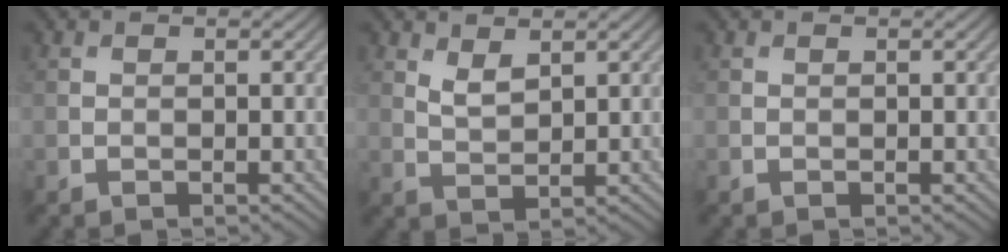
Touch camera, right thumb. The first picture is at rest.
{"total": 2.5, "force": [1.7, 1.0, 1.6], "torque": [-0.038, -0.006, 0.038]}
{"total": 0.0}